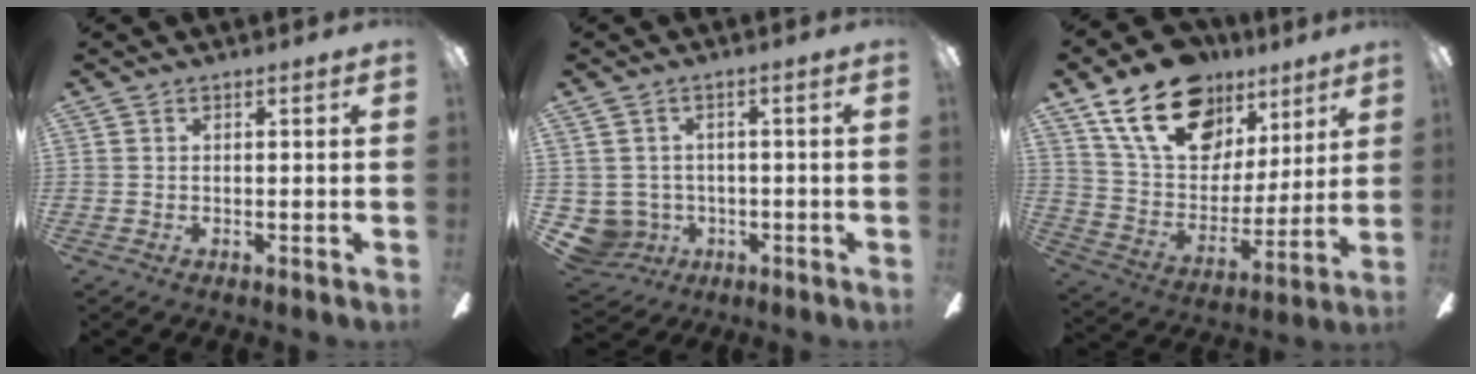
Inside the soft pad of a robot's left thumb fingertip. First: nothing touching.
{"total": 5.4, "force": [-0.4, 5.3, 0.8], "torque": [-0.058, -0.002, -0.006]}
{"total": 22.2, "force": [13.5, 13.5, 11.2], "torque": [-0.199, -0.061, 0.249]}